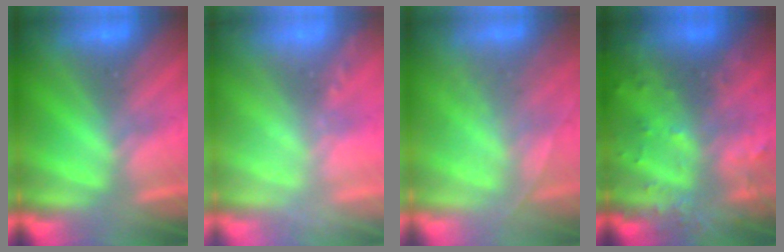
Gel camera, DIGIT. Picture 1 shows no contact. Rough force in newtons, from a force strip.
{"total": 2.4}
{"total": 1.9}
{"total": 7.4}